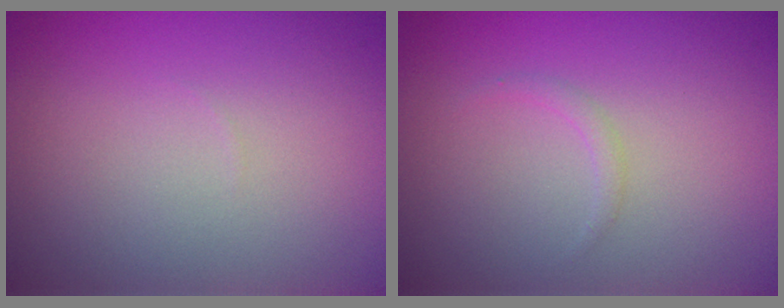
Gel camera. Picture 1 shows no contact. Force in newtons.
{"total": 0.7, "press": 0.7, "slide": 0.1}